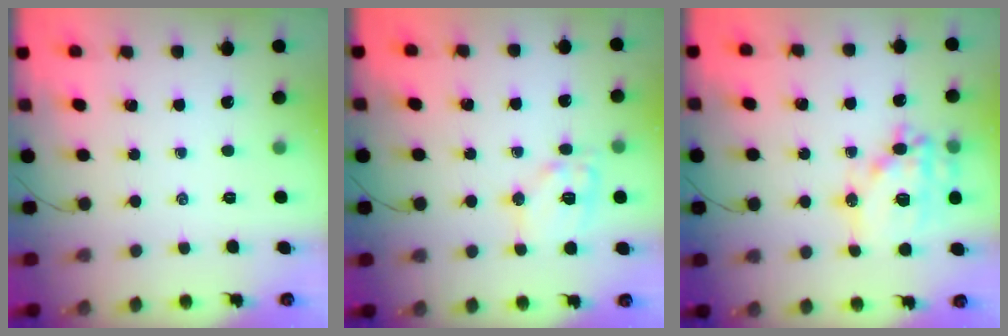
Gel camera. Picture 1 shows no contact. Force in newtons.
{"total": 11.9, "press": 11.8, "slide": 1.3}
{"total": 18.1, "press": 17.8, "slide": 3.2}